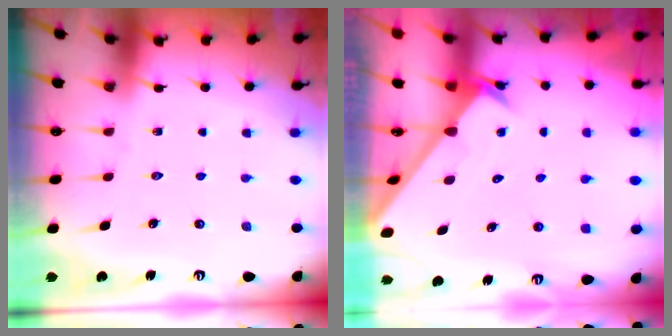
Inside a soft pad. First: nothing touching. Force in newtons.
{"total": 2.4, "press": 2.4, "slide": 0.2}